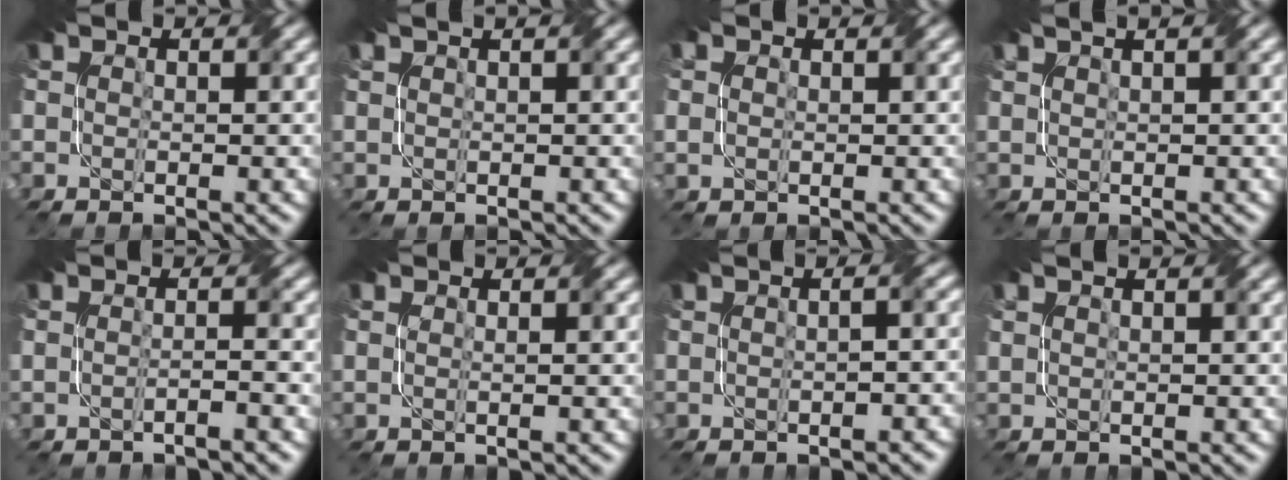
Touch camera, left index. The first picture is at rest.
{"total": 2.8, "force": [1.8, 1.2, 1.8], "torque": [-0.014, 0.014, 0.007]}
{"total": 1.5, "force": [0.5, 1.1, 0.9], "torque": [-0.020, 0.000, 0.014]}
{"total": 4.1, "force": [2.6, 1.7, 2.7], "torque": [-0.021, 0.027, 0.018]}
{"total": 1.2, "force": [-0.8, 0.2, 0.9], "torque": [-0.012, -0.002, -0.021]}
{"total": 1.0, "force": [0.4, 0.4, 0.8], "torque": [-0.012, -0.002, -0.001]}
{"total": 3.5, "force": [0.3, 1.7, 3.0], "torque": [-0.016, 0.020, -0.007]}
{"total": 1.7, "force": [1.2, 0.6, 1.0], "torque": [-0.015, -0.002, 0.017]}